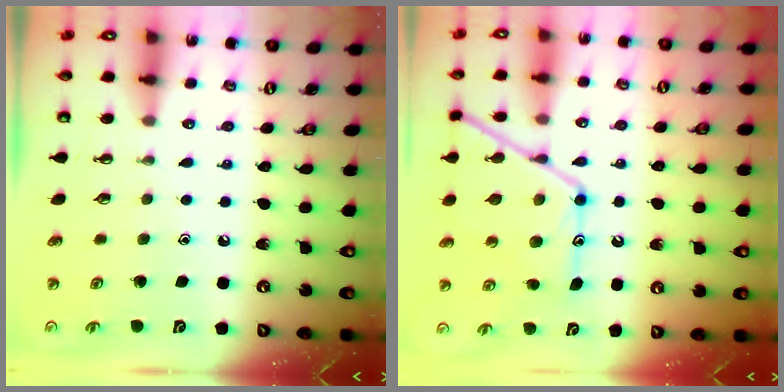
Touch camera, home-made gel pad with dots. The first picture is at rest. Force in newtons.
{"total": 16.1, "press": 16.0, "slide": 1.4}